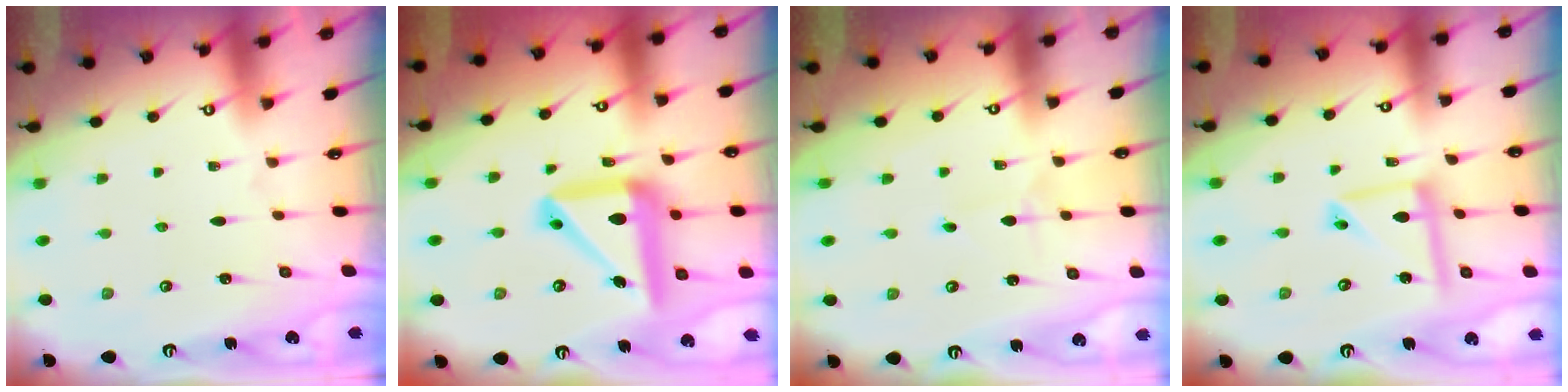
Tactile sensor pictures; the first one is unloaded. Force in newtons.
{"total": 16.8, "press": 16.7, "slide": 2.3}
{"total": 1.3, "press": 1.3, "slide": 0.1}
{"total": 11.6, "press": 11.5, "slide": 1.2}